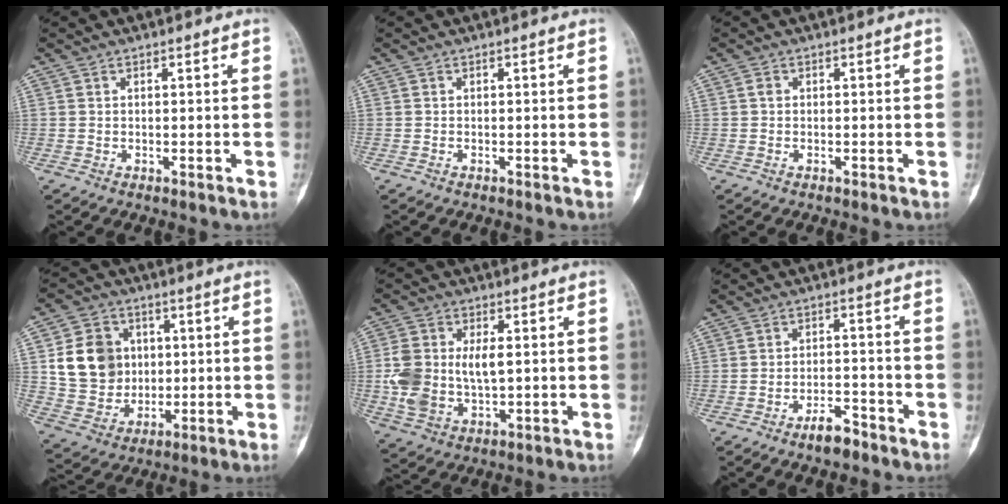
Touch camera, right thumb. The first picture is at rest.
{"total": 0.0}
{"total": 0.6, "force": [-0.1, 0.6, 0.3], "torque": [-0.004, 0.002, -0.006]}
{"total": 13.2, "force": [2.3, 11.3, 6.3], "torque": [-0.078, -0.002, 0.052]}
{"total": 11.7, "force": [0.6, 7.1, 9.3], "torque": [-0.187, 0.005, 0.022]}
{"total": 4.7, "force": [-3.6, 1.7, 2.6], "torque": [-0.039, 0.026, -0.060]}